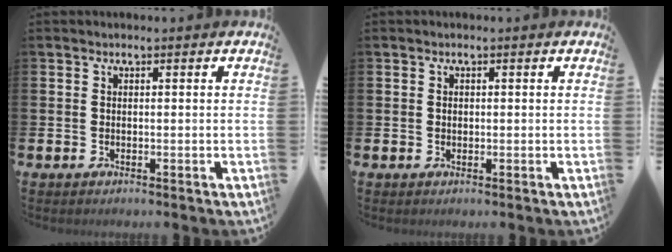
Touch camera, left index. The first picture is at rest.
{"total": 0.6, "force": [0.1, 0.5, 0.3], "torque": [-0.006, 0.004, 0.001]}